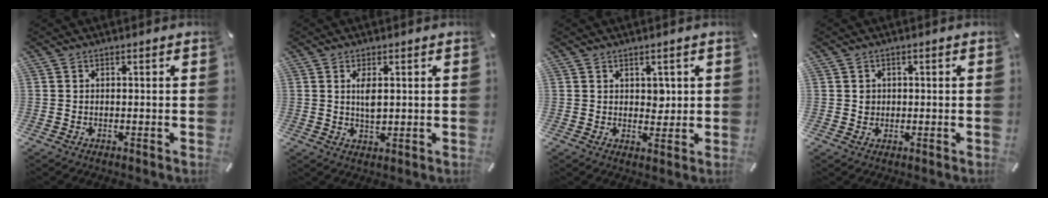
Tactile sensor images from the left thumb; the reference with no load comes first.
{"total": 3.8, "force": [0.8, 1.5, 3.4], "torque": [-0.078, -0.005, 0.006]}
{"total": 2.9, "force": [1.2, 2.3, 1.4], "torque": [-0.006, -0.006, 0.017]}
{"total": 1.6, "force": [0.1, 1.6, 0.4], "torque": [-0.001, 0.004, -0.002]}